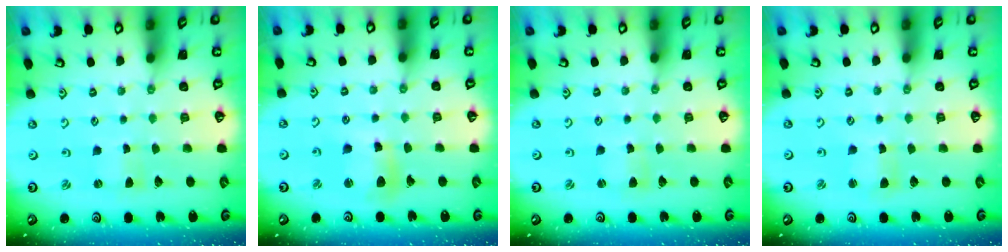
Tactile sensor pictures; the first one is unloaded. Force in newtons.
{"total": 10.4, "press": 10.3, "slide": 1.4}
{"total": 2.2, "press": 2.1, "slide": 0.3}
{"total": 2.7, "press": 2.7, "slide": 0.3}